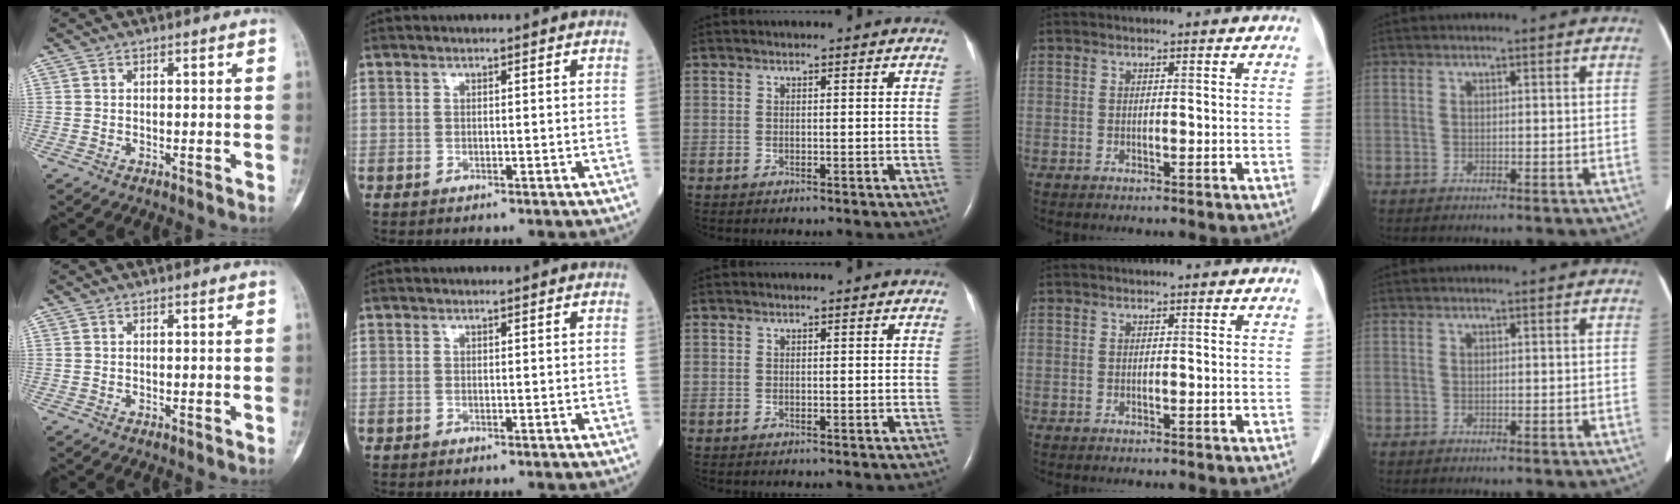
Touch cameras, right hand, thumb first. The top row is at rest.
{}